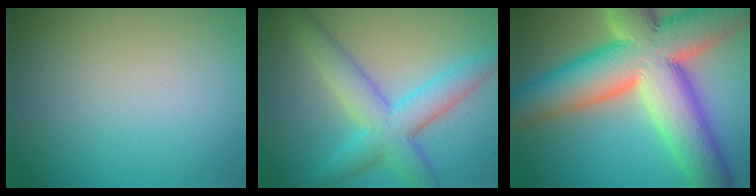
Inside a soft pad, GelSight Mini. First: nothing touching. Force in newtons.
{"total": 6.1, "press": 6.1, "slide": 0.1}
{"total": 16.2, "press": 16.1, "slide": 1.4}